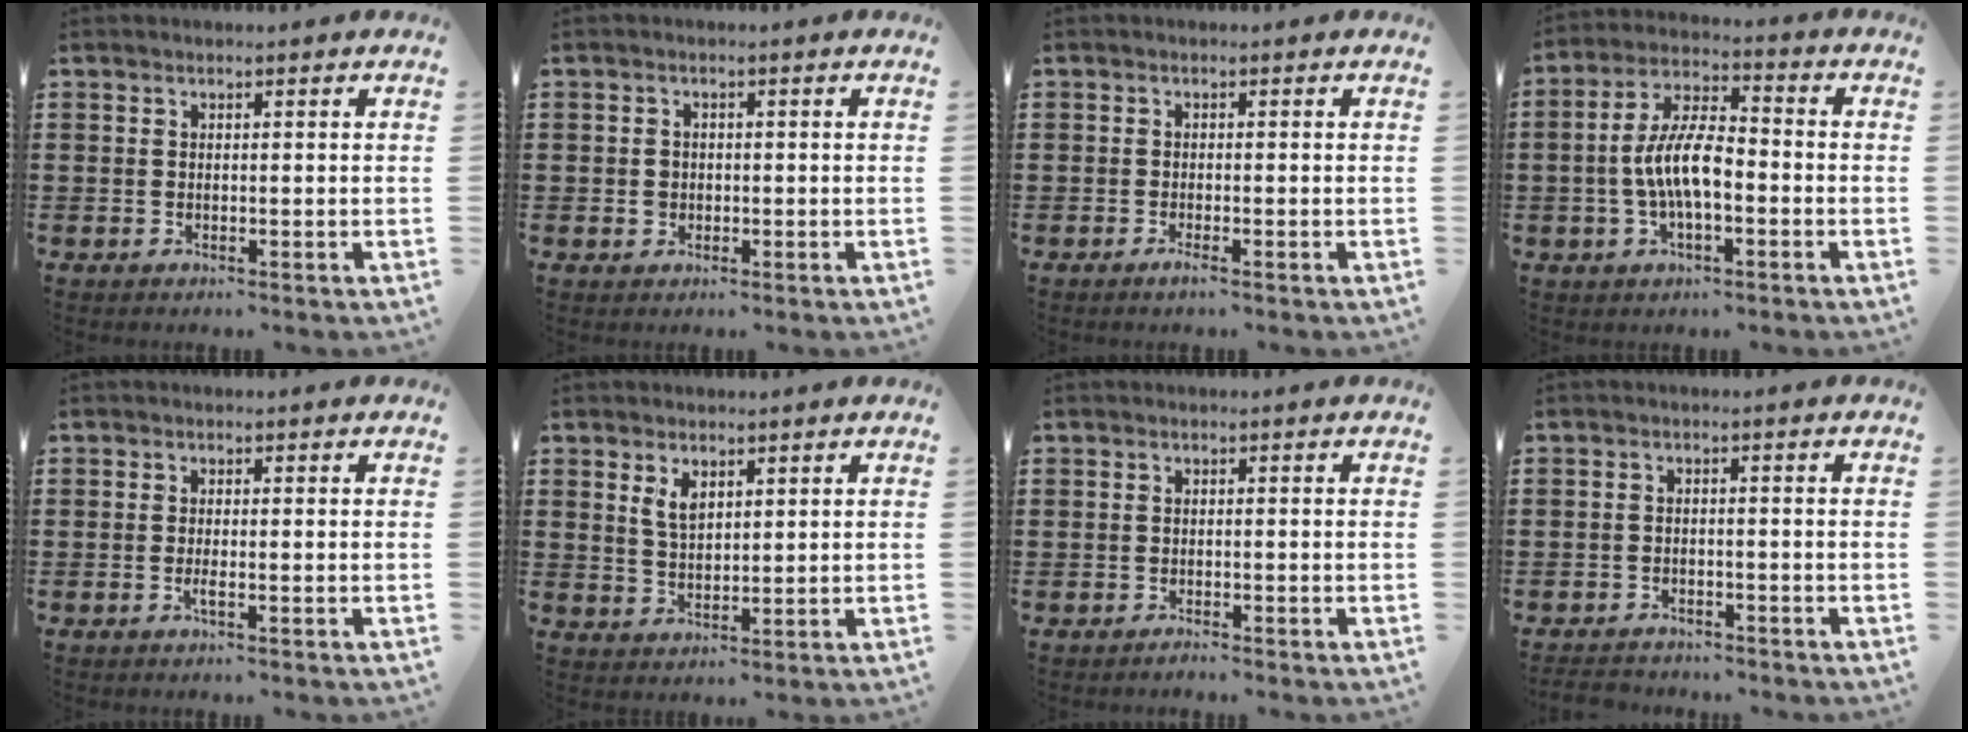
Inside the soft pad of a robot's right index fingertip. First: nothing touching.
{"total": 1.7, "force": [-0.4, 1.5, 0.6], "torque": [-0.015, 0.005, -0.010]}
{"total": 1.0, "force": [-0.8, 0.0, 0.6], "torque": [-0.012, -0.007, -0.014]}
{"total": 8.6, "force": [-1.8, 3.4, 7.7], "torque": [-0.168, -0.001, -0.039]}
{"total": 1.4, "force": [-0.6, 0.1, 1.2], "torque": [-0.031, -0.006, -0.013]}
{"total": 3.2, "force": [1.8, 1.7, 2.1], "torque": [-0.047, 0.004, 0.032]}
{"total": 0.9, "force": [-0.9, 0.1, 0.0], "torque": [-0.001, 0.000, -0.019]}
{"total": 2.1, "force": [-2.0, 0.4, 0.1], "torque": [-0.008, 0.000, -0.043]}